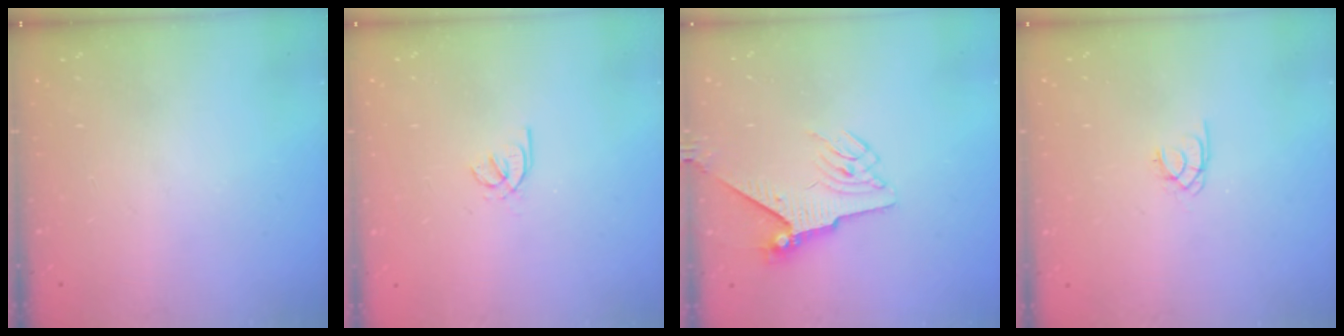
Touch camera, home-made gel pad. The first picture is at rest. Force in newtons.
{"total": 1.7, "press": 1.7, "slide": 0.3}
{"total": 6.4, "press": 6.3, "slide": 1.1}
{"total": 1.4, "press": 1.4, "slide": 0.3}